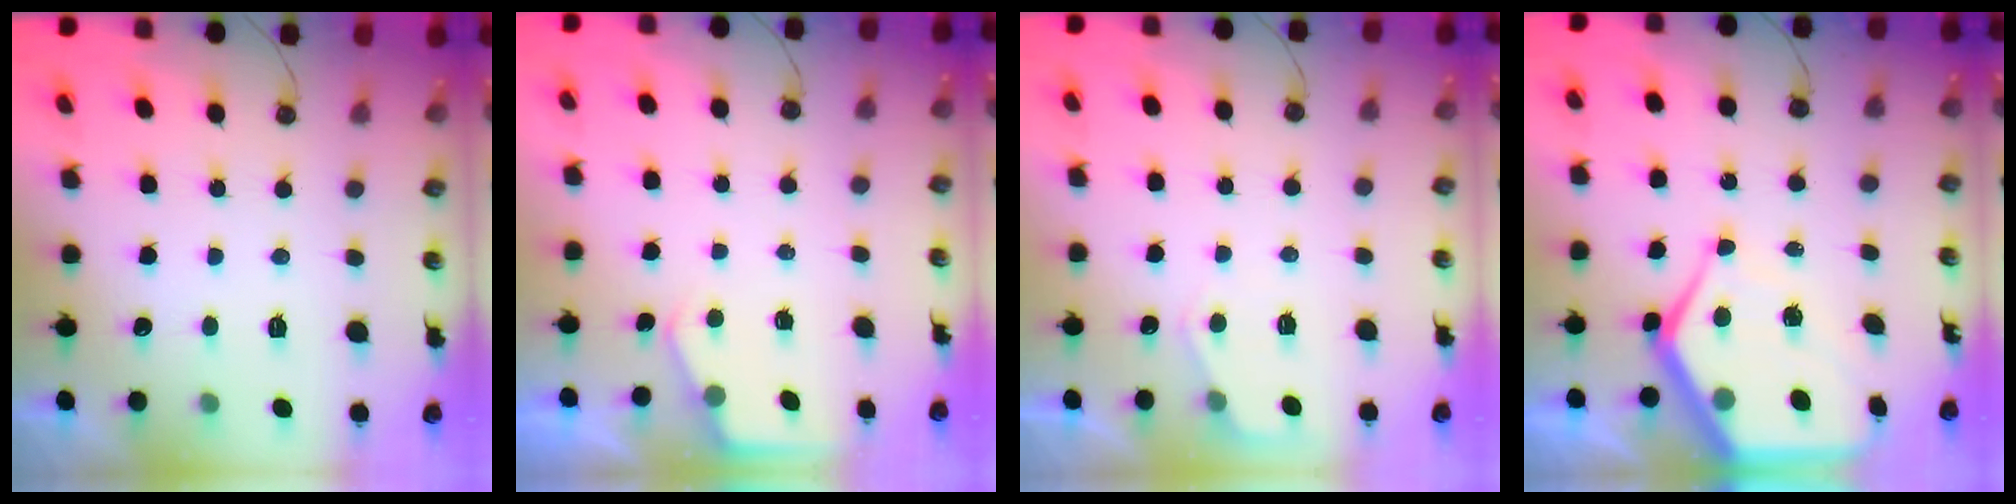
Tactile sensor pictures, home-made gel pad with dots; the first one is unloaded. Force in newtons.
{"total": 2.8, "press": 2.8, "slide": 0.4}
{"total": 4.4, "press": 4.3, "slide": 0.6}
{"total": 12.6, "press": 12.5, "slide": 1.3}